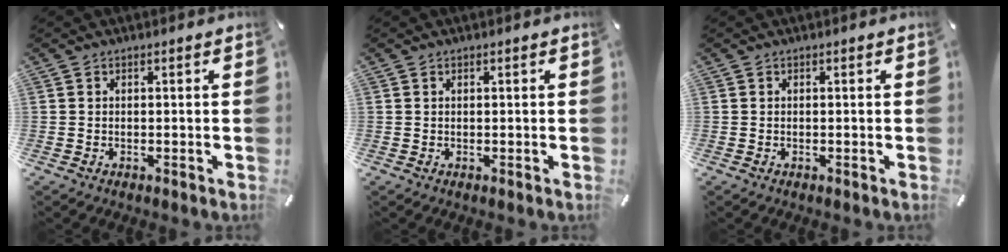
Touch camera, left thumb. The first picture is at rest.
{"total": 0.0}
{"total": 0.0}